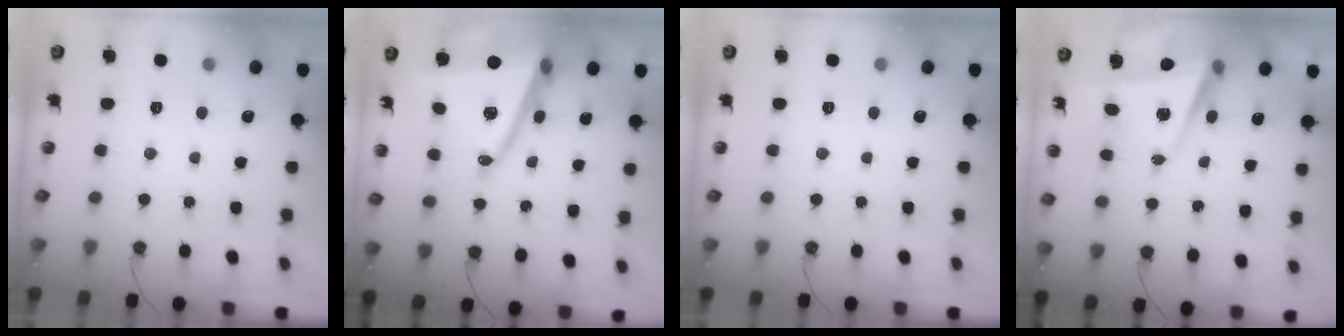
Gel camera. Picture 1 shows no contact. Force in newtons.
{"total": 16.1, "press": 15.8, "slide": 3.2}
{"total": 0.0}
{"total": 5.4, "press": 5.3, "slide": 1.0}